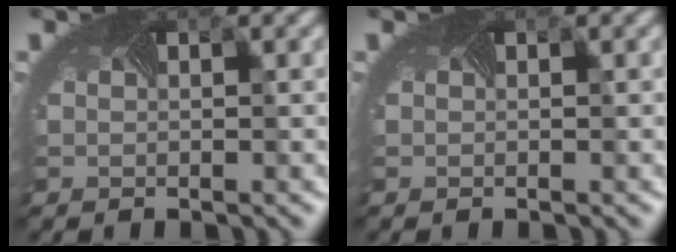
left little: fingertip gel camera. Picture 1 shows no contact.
{"total": 0.0}